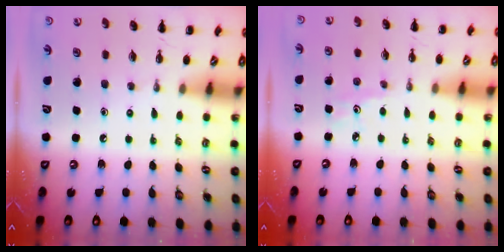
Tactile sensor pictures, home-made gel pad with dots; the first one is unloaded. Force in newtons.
{"total": 3.2, "press": 3.0, "slide": 1.1}